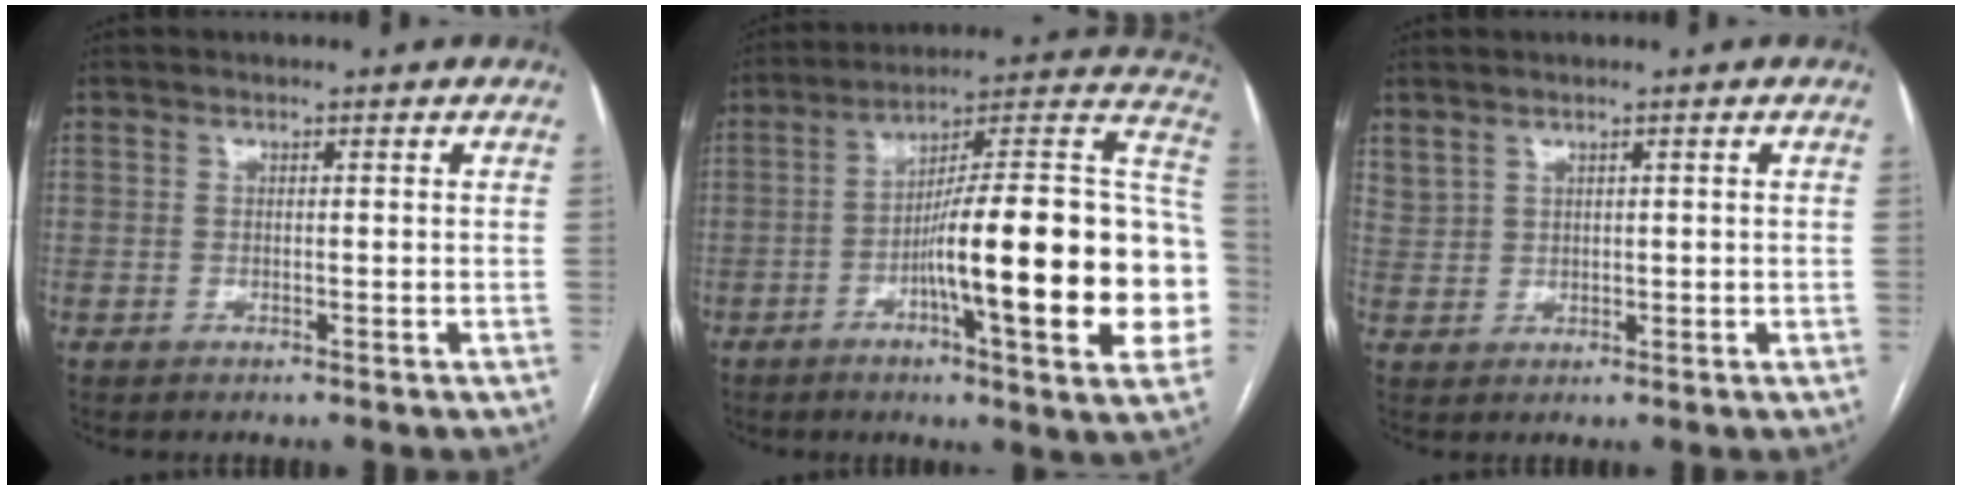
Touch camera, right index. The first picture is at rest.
{"total": 26.8, "force": [-5.0, 3.0, 26.2], "torque": [-0.295, 0.017, -0.079]}
{"total": 2.6, "force": [2.1, 1.4, 0.7], "torque": [-0.017, 0.007, 0.052]}